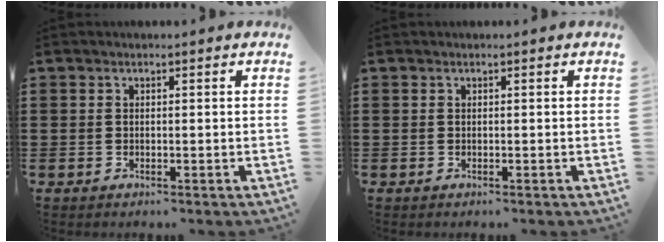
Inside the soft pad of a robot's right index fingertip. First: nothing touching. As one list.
[{"total": 0.0}]